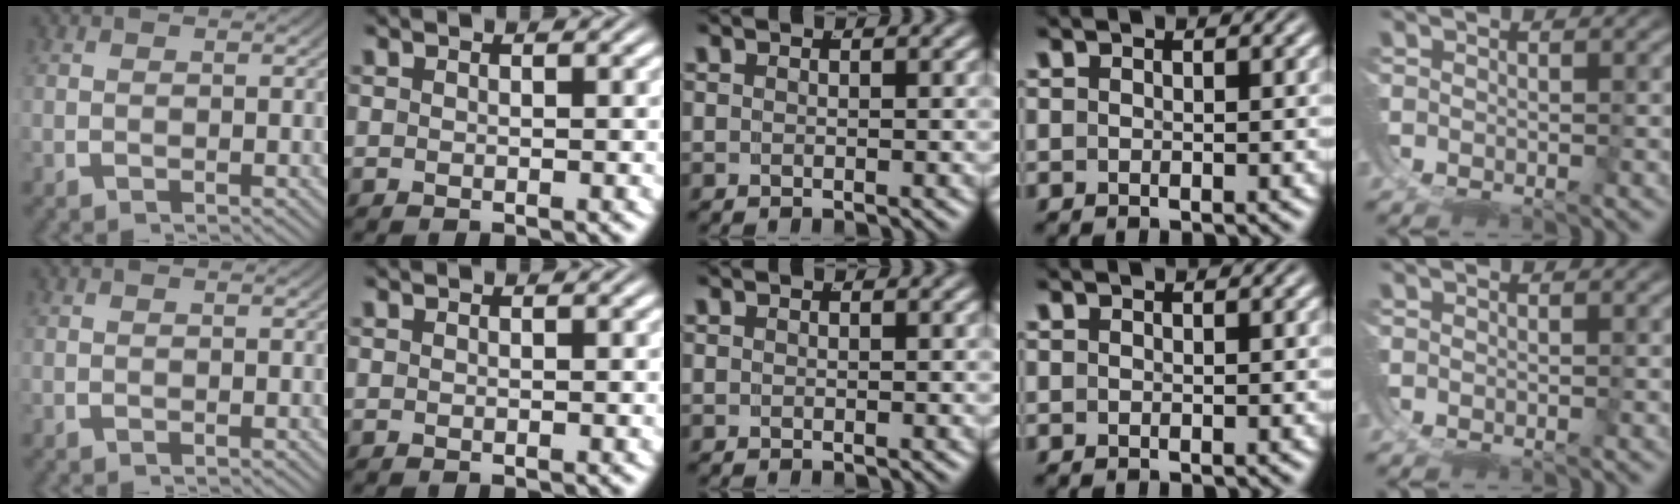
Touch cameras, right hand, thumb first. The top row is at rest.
{}